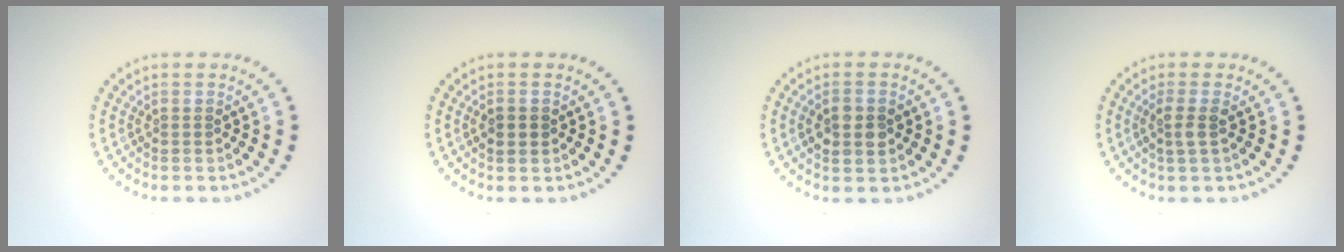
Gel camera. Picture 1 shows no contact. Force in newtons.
{"total": 2.0, "press": 2.0, "slide": 0.2}
{"total": 2.9, "press": 2.9, "slide": 0.1}
{"total": 1.6, "press": 1.4, "slide": 0.8}